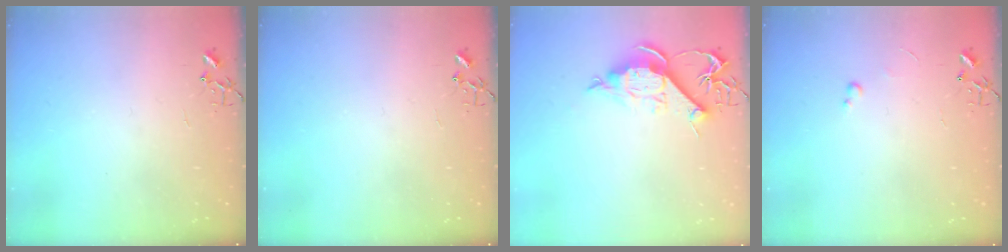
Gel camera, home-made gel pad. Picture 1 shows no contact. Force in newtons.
{"total": 0.0}
{"total": 10.6, "press": 10.6, "slide": 0.4}
{"total": 2.4, "press": 2.3, "slide": 0.4}